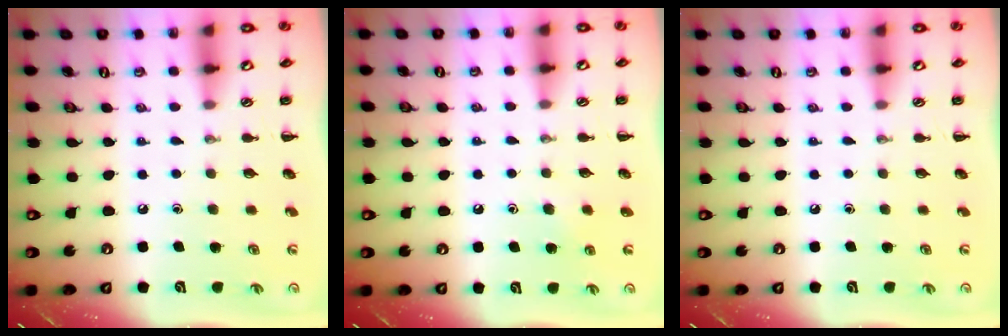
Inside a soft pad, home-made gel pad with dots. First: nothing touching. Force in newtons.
{"total": 2.9, "press": 2.6, "slide": 1.3}
{"total": 0.0}